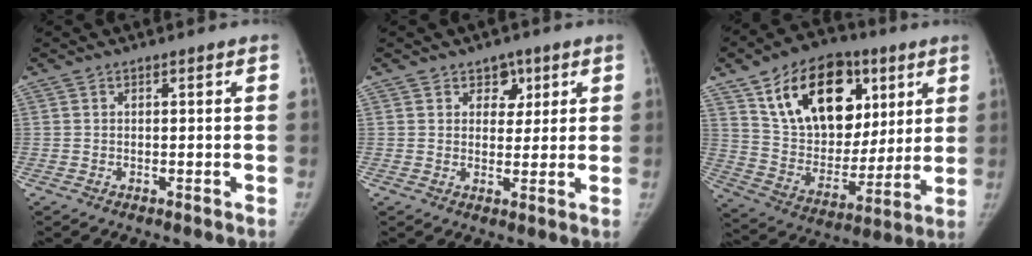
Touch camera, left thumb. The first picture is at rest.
{"total": 4.3, "force": [2.1, 3.3, 1.6], "torque": [0.013, -0.010, 0.029]}
{"total": 25.3, "force": [10.9, 16.4, 15.9], "torque": [-0.223, -0.014, 0.186]}